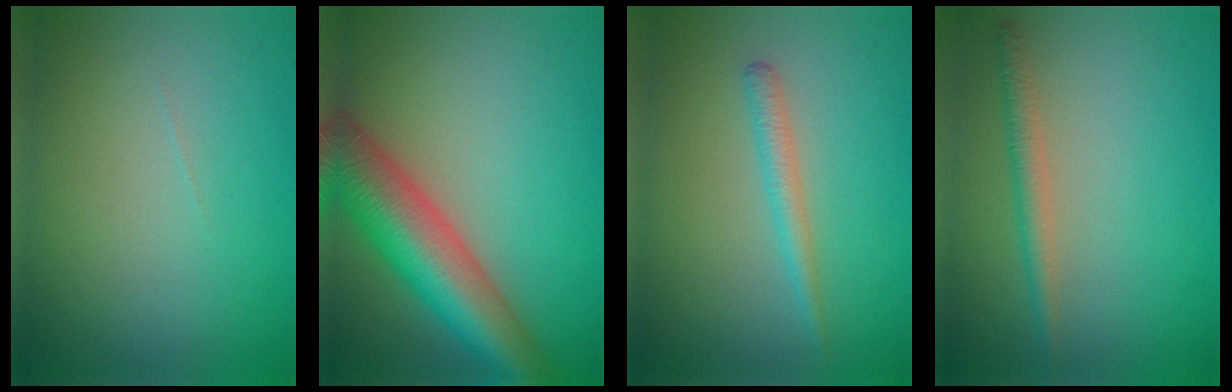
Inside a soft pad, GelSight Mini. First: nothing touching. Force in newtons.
{"total": 9.8, "press": 9.8, "slide": 0.4}
{"total": 1.9, "press": 1.8, "slide": 0.1}
{"total": 2.0, "press": 2.0, "slide": 0.1}